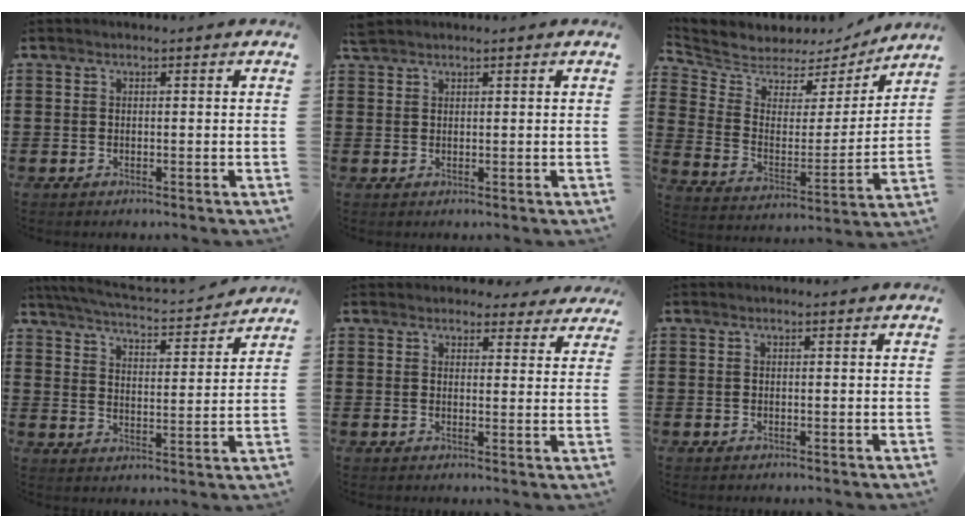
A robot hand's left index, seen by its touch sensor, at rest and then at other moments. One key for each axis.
{"total": 1.5, "fx": 1.4, "fy": 0.4, "fz": 0.4, "tx": -0.011, "ty": 0.002, "tz": 0.027}
{"total": 5.0, "fx": 4.5, "fy": 2.1, "fz": -0.3, "tx": -0.034, "ty": -0.039, "tz": 0.074}
{"total": 4.6, "fx": 4.4, "fy": -0.1, "fz": 1.4, "tx": -0.050, "ty": -0.033, "tz": 0.070}
{"total": 3.2, "fx": 3.0, "fy": 1.0, "fz": 0.4, "tx": -0.010, "ty": -0.009, "tz": 0.055}
{"total": 0.0}